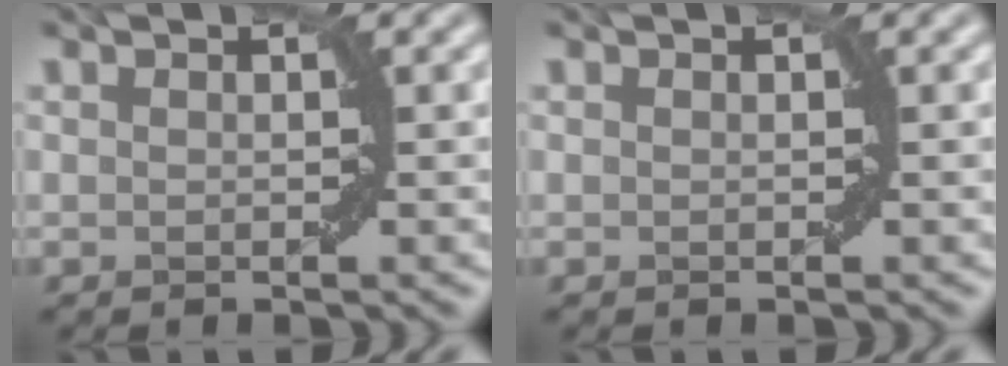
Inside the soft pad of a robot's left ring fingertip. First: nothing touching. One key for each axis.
{"total": 0.0}